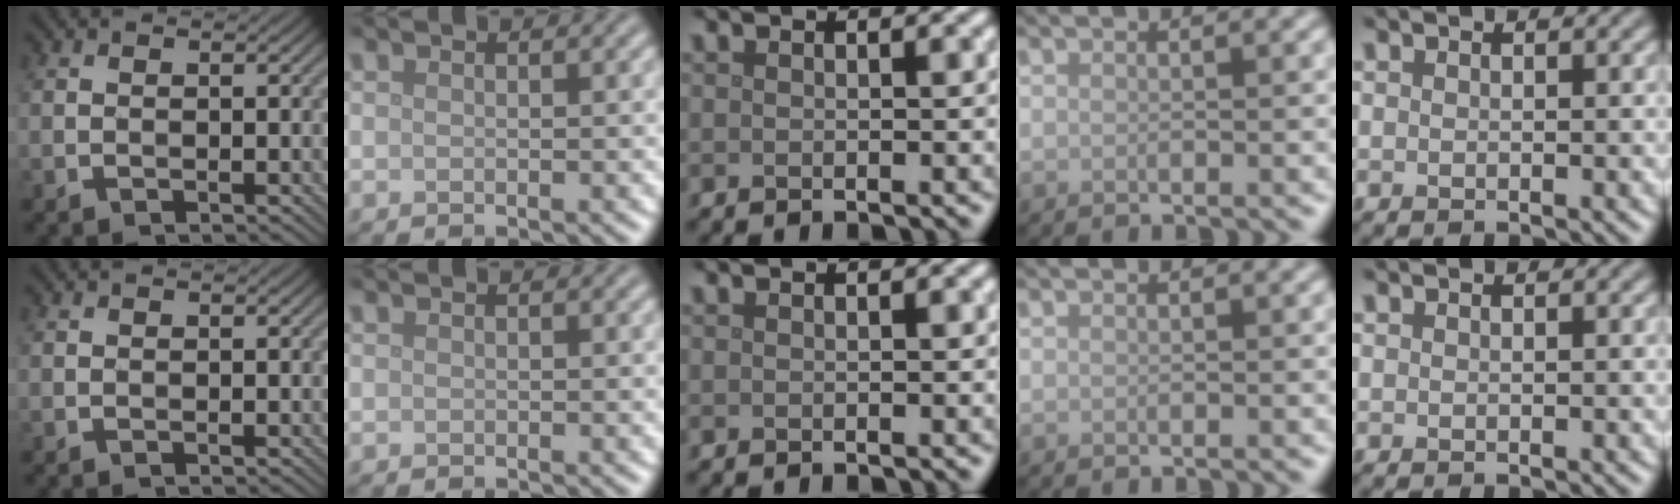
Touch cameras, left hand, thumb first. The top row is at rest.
{}